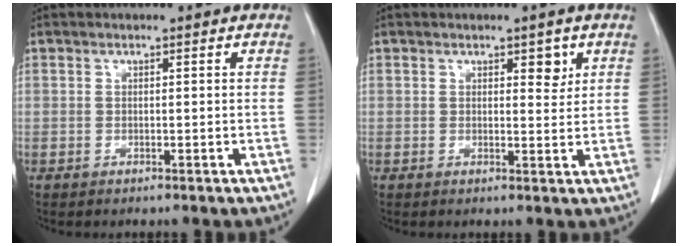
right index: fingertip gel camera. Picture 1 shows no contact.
{"total": 2.4, "force": [1.3, 1.1, 1.7], "torque": [-0.018, -0.006, 0.019]}